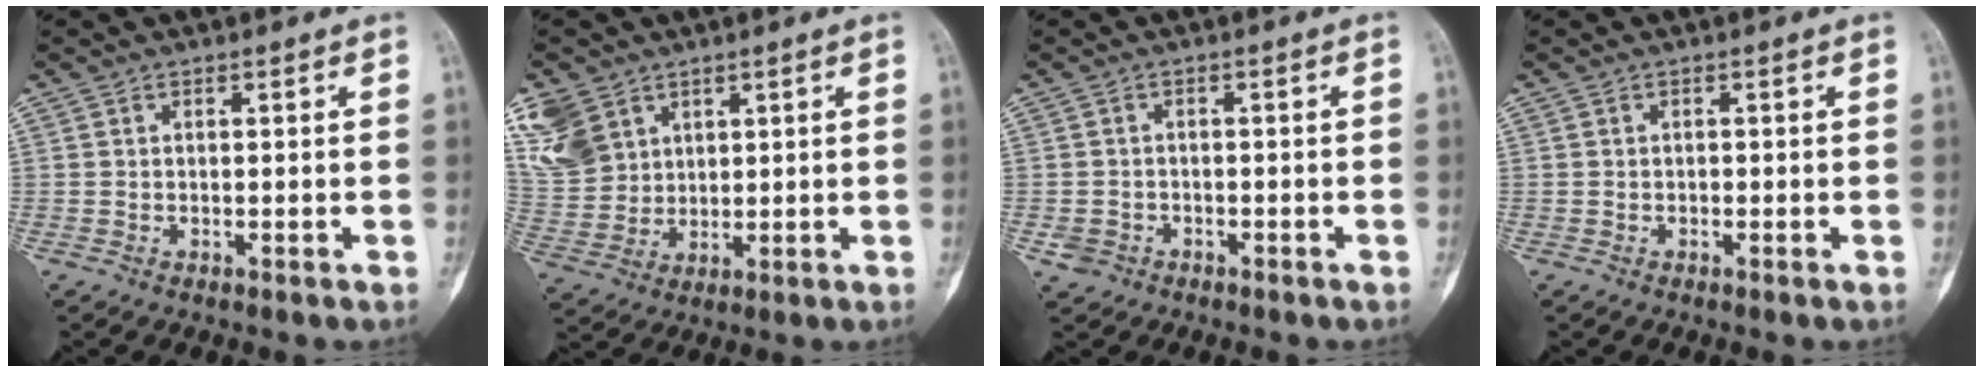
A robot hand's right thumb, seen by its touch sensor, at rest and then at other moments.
{"total": 11.1, "force": [6.2, 8.1, 4.4], "torque": [-0.080, -0.015, 0.142]}
{"total": 2.5, "force": [-1.3, 2.0, 0.6], "torque": [-0.010, 0.015, -0.020]}
{"total": 0.0}